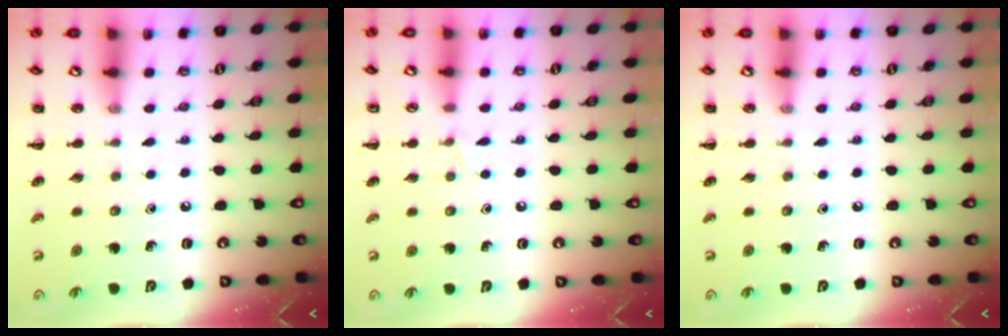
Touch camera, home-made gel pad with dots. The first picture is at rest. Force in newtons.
{"total": 3.1, "press": 2.9, "slide": 1.1}
{"total": 0.0}